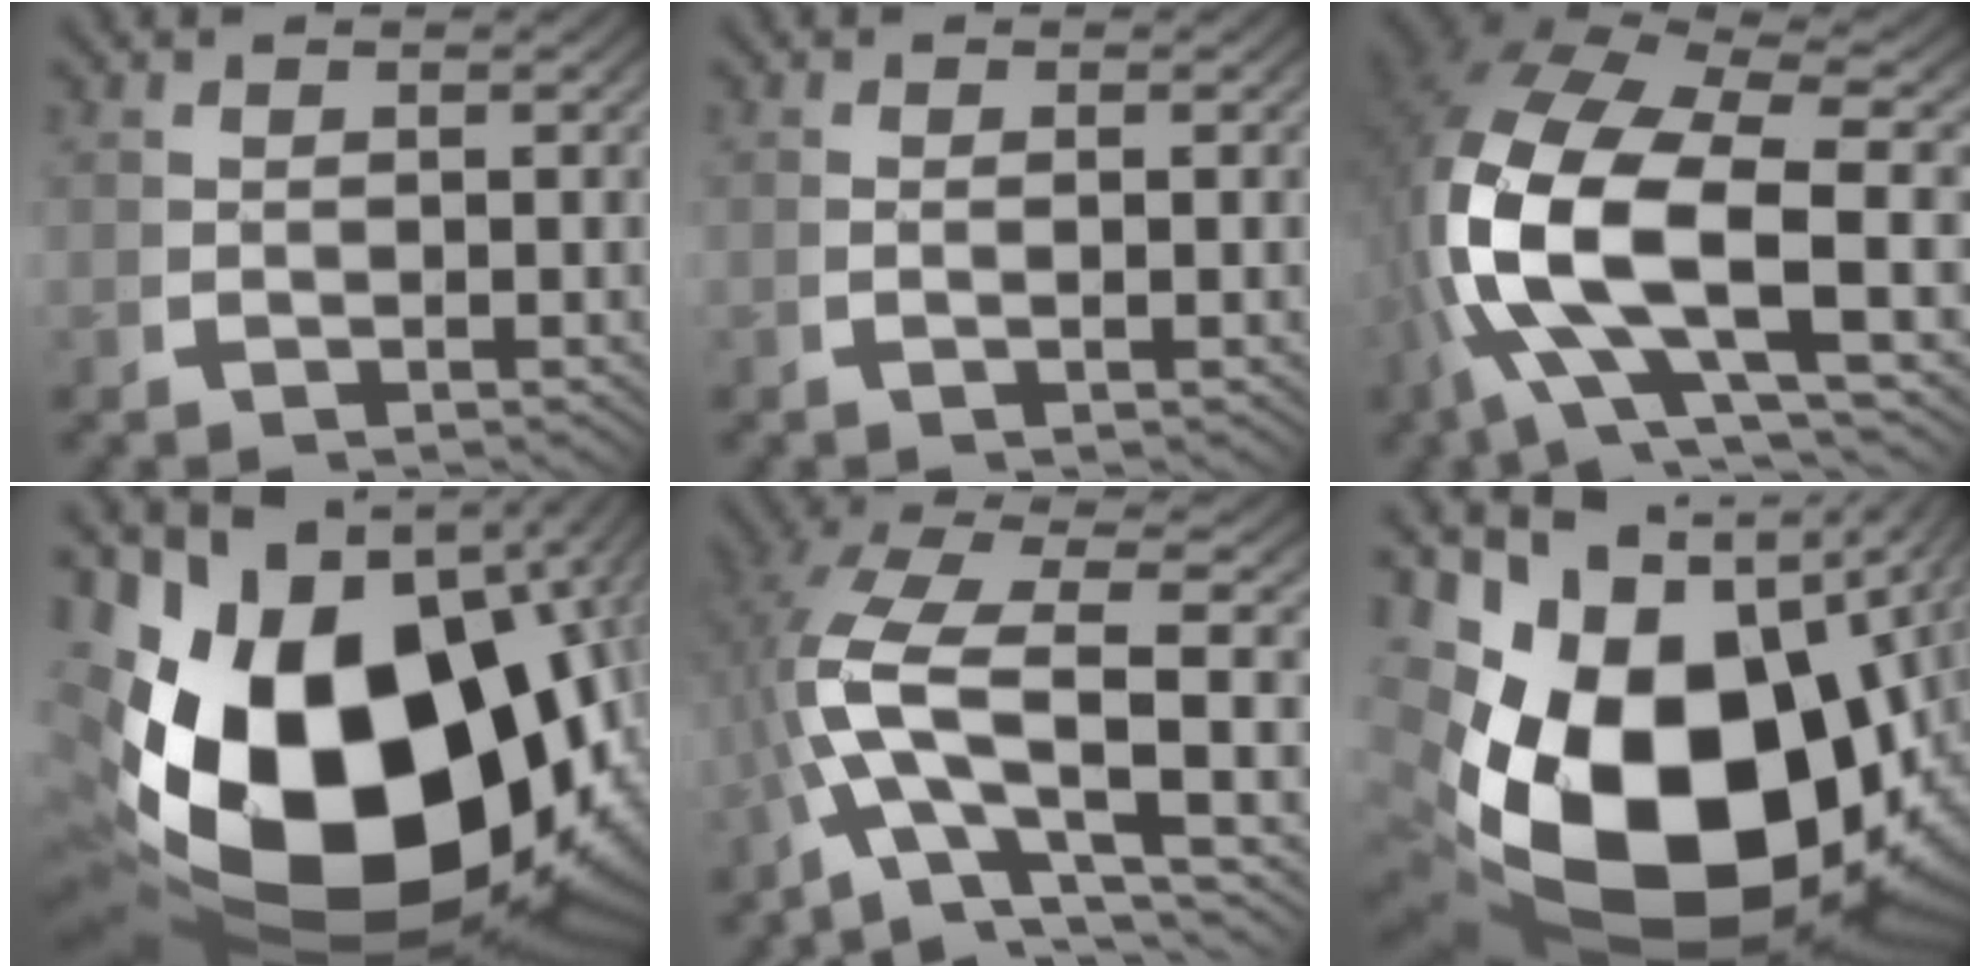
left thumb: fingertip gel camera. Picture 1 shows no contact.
{"total": 0.6, "force": [0.0, -0.1, 0.6], "torque": [-0.016, 0.001, 0.000]}
{"total": 15.8, "force": [-0.5, 9.1, 12.9], "torque": [-0.299, -0.043, 0.010]}
{"total": 32.1, "force": [-2.5, 20.7, 24.4], "torque": [-0.453, -0.074, 0.002]}
{"total": 8.9, "force": [-0.8, 4.9, 7.4], "torque": [-0.191, -0.031, 0.002]}
{"total": 26.1, "force": [-0.8, 17.2, 19.6], "torque": [-0.355, -0.055, 0.014]}